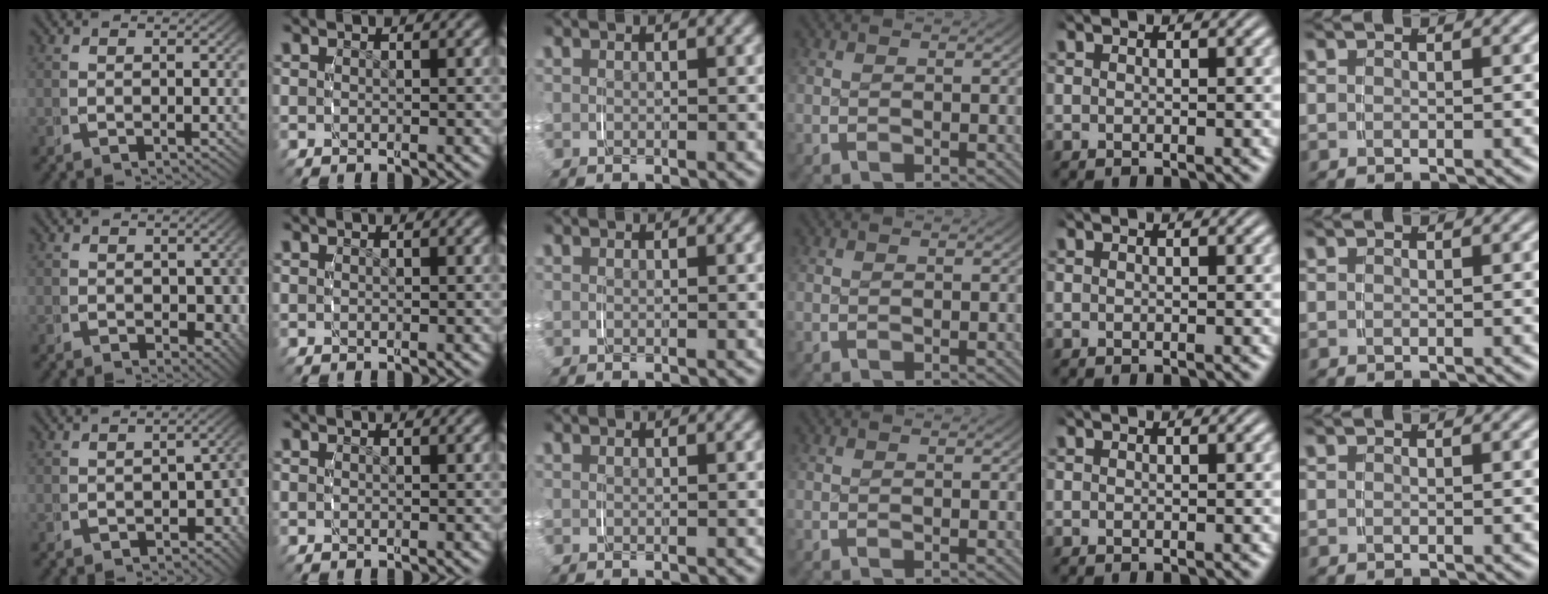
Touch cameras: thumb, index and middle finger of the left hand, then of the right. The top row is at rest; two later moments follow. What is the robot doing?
{"motion": "grasp_and_lifting", "object": "string"}